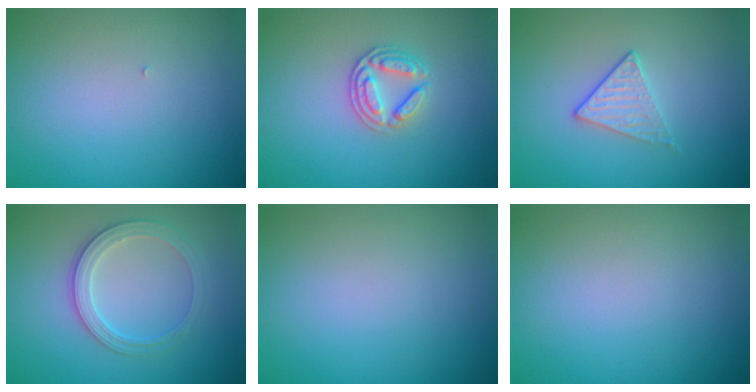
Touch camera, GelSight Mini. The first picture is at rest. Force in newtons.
{"total": 2.6, "press": 2.5, "slide": 0.6}
{"total": 1.7, "press": 1.4, "slide": 1.0}
{"total": 3.0, "press": 2.6, "slide": 1.4}
{"total": 0.0}
{"total": 0.0}